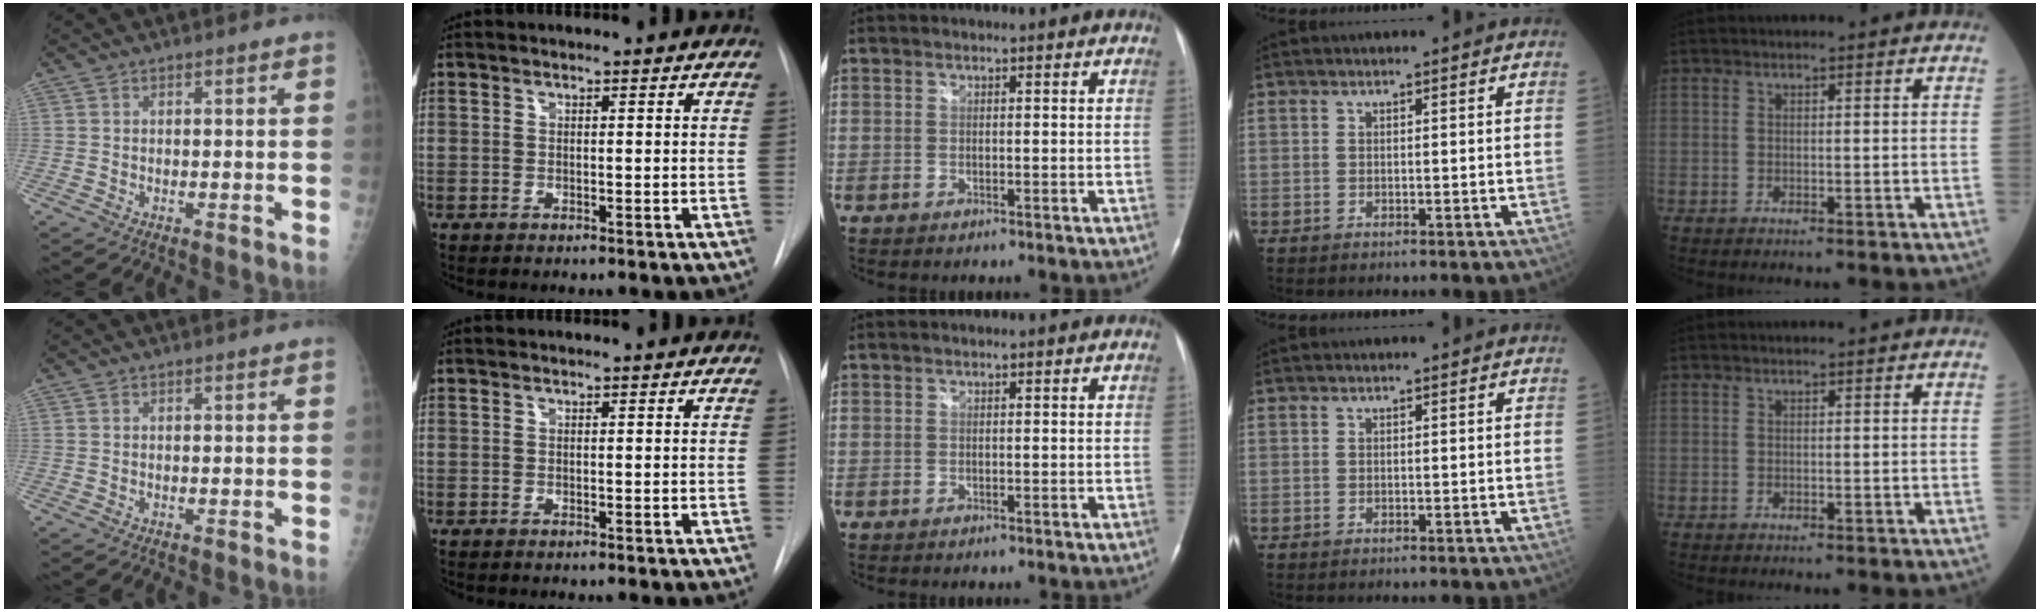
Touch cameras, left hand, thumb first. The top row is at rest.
{}